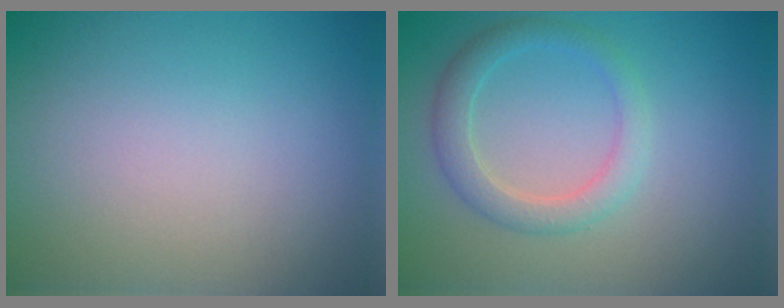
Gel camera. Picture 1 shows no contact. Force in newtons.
{"total": 2.8, "press": 2.8, "slide": 0.1}